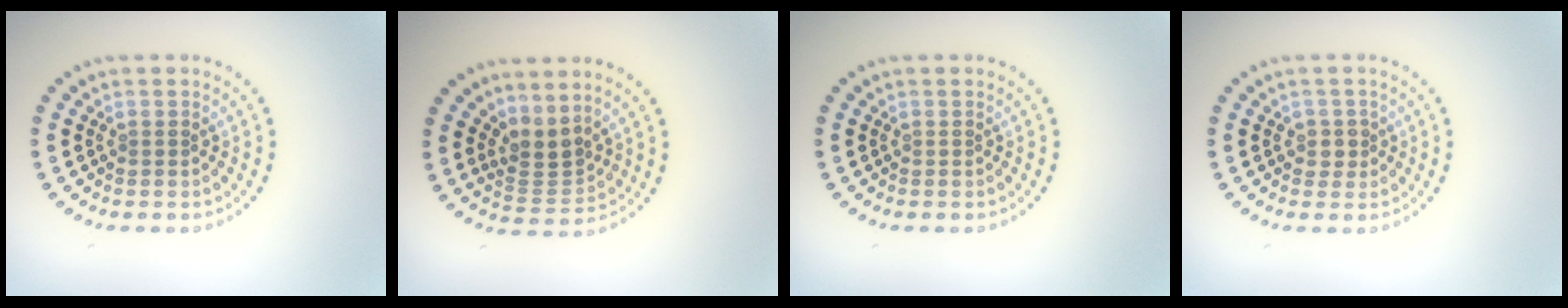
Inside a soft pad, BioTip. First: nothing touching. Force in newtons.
{"total": 2.6, "press": 1.9, "slide": 1.8}
{"total": 0.0}
{"total": 1.3, "press": 1.1, "slide": 0.6}